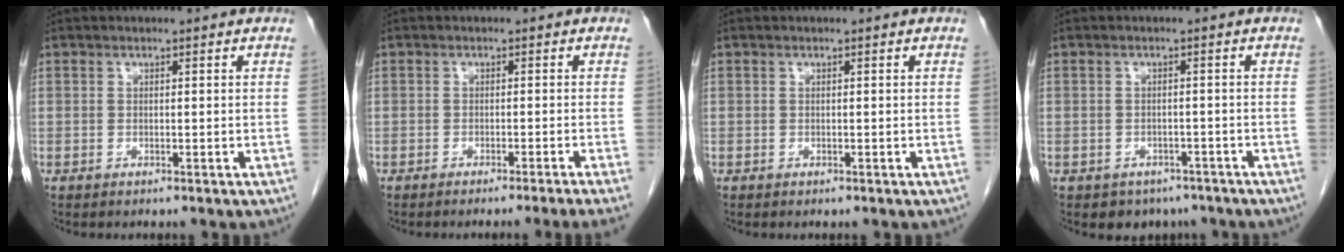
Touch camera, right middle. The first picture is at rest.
{"total": 4.8, "force": [-3.7, -1.7, 2.6], "torque": [-0.018, 0.001, -0.049]}
{"total": 0.0}
{"total": 4.5, "force": [-3.3, 3.0, 0.4], "torque": [-0.003, 0.011, -0.040]}